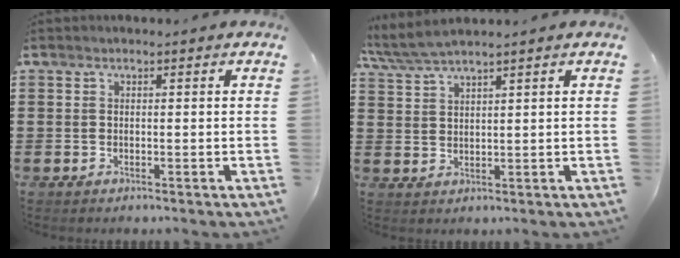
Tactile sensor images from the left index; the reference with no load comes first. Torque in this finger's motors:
{"motor_torque": [0.02, -0.70, 0.17, 0.14]}